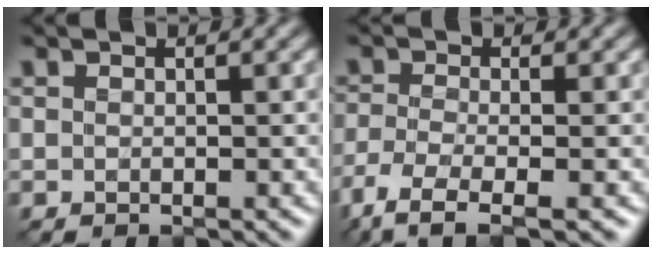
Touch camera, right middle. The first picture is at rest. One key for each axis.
{"total": 5.0, "fx": -3.4, "fy": 1.2, "fz": 3.5, "tx": -0.070, "ty": -0.015, "tz": -0.076}